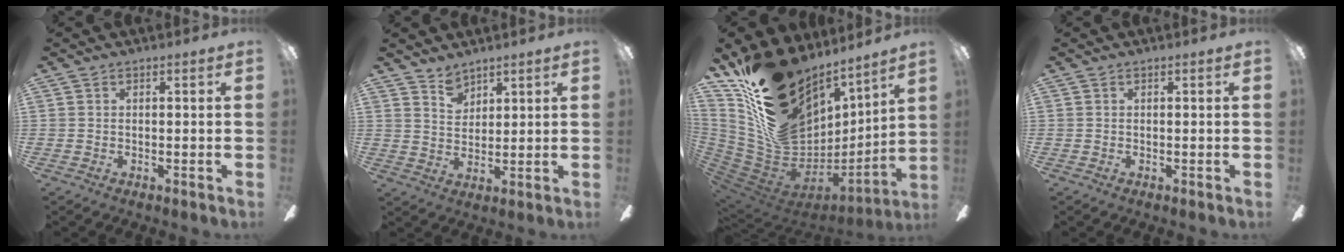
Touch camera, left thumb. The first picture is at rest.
{"total": 5.0, "force": [4.2, 2.5, 0.9], "torque": [-0.012, -0.020, 0.078]}
{"total": 23.7, "force": [14.5, 14.6, 11.8], "torque": [-0.201, -0.120, 0.296]}
{"total": 0.0}